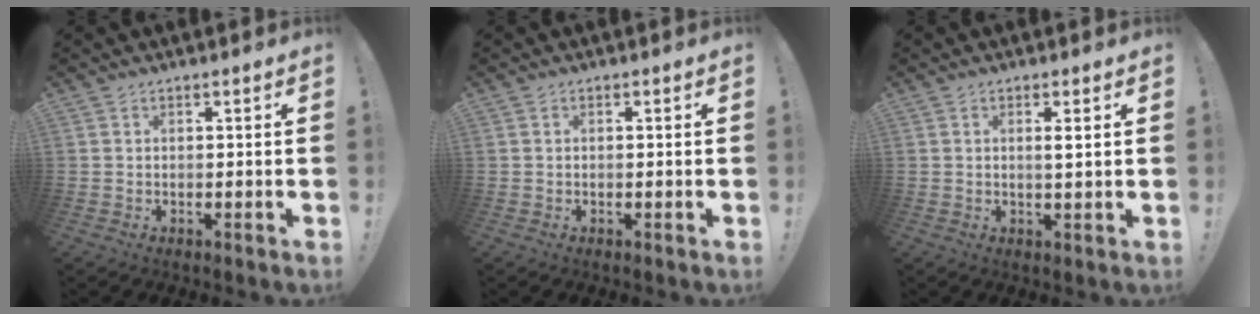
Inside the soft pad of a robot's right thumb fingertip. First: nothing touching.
{"total": 0.0}
{"total": 2.4, "force": [0.9, 0.0, 2.2], "torque": [-0.021, -0.012, 0.009]}